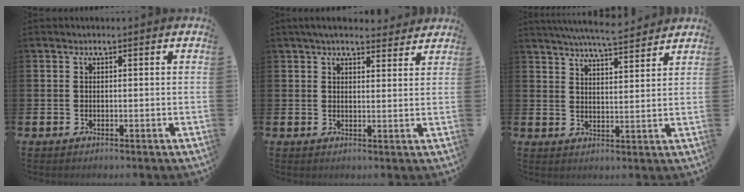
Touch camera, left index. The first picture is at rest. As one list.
[{"total": 4.1, "force": [3.8, 1.1, 1.2], "torque": [-0.024, -0.013, 0.068]}, {"total": 6.7, "force": [6.5, 0.1, 1.5], "torque": [-0.037, -0.036, 0.116]}]